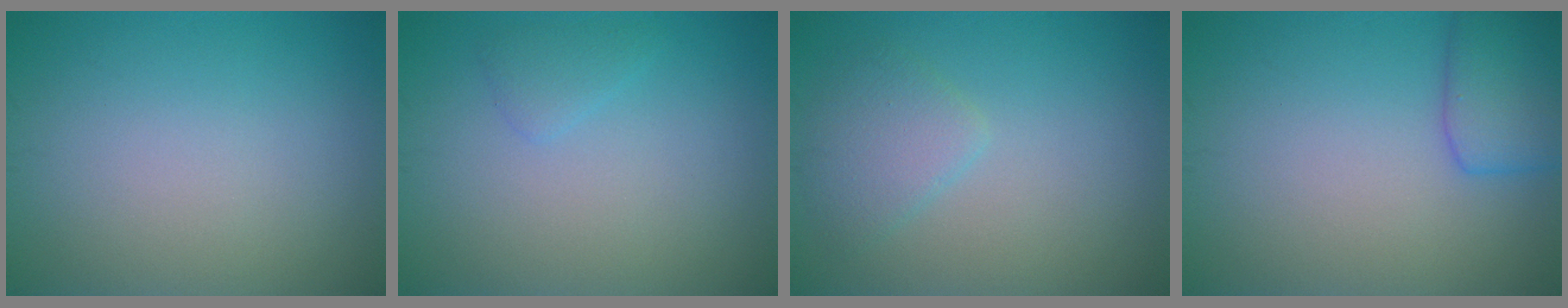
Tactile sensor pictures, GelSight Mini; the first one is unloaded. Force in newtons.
{"total": 1.1, "press": 1.1, "slide": 0.1}
{"total": 2.5, "press": 2.5, "slide": 0.2}
{"total": 3.8, "press": 3.8, "slide": 0.2}